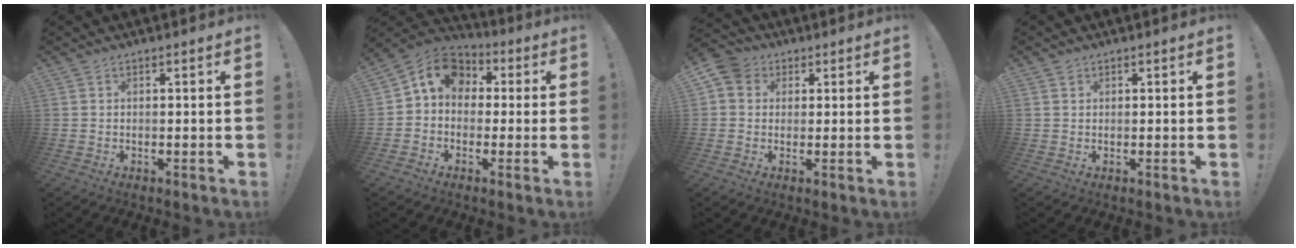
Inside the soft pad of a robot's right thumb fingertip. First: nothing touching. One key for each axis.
{"total": 9.1, "fx": 1.9, "fy": 7.9, "fz": 4.3, "tx": -0.069, "ty": 0.001, "tz": 0.044}
{"total": 5.3, "fx": 1.9, "fy": 4.5, "fz": 2.1, "tx": -0.034, "ty": 0.002, "tz": 0.036}
{"total": 0.7, "fx": 0.5, "fy": 0.4, "fz": 0.1, "tx": 0.007, "ty": -0.004, "tz": 0.010}